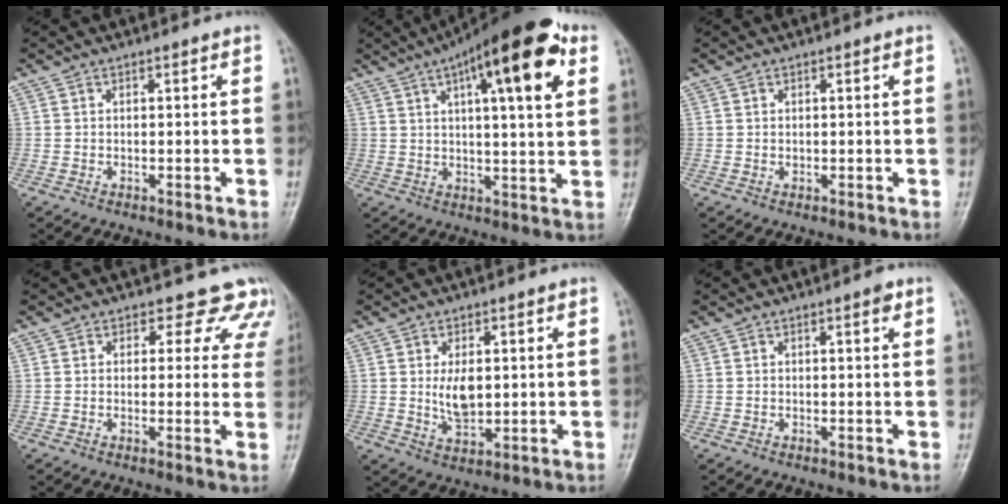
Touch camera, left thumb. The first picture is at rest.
{"total": 19.3, "force": [8.6, 5.7, 16.3], "torque": [-0.224, -0.005, 0.121]}
{"total": 0.6, "force": [0.1, 0.5, 0.3], "torque": [-0.002, 0.000, 0.000]}
{"total": 8.0, "force": [6.4, 4.7, 1.3], "torque": [0.040, -0.023, 0.043]}
{"total": 5.8, "force": [0.7, 3.4, 4.6], "torque": [-0.069, -0.012, 0.018]}
{"total": 1.1, "force": [0.6, 0.4, 0.9], "torque": [-0.011, 0.000, 0.005]}